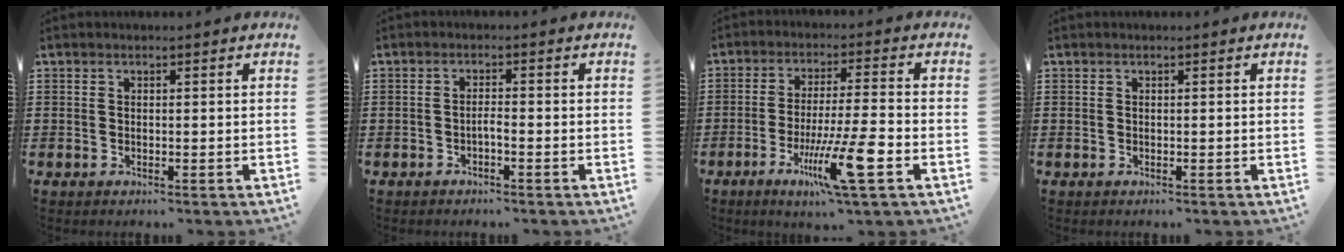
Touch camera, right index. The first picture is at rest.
{"total": 1.3, "force": [-0.8, 0.1, 1.1], "torque": [-0.023, -0.002, -0.014]}
{"total": 11.2, "force": [-4.5, 0.9, 10.2], "torque": [-0.195, -0.013, -0.086]}
{"total": 0.0}